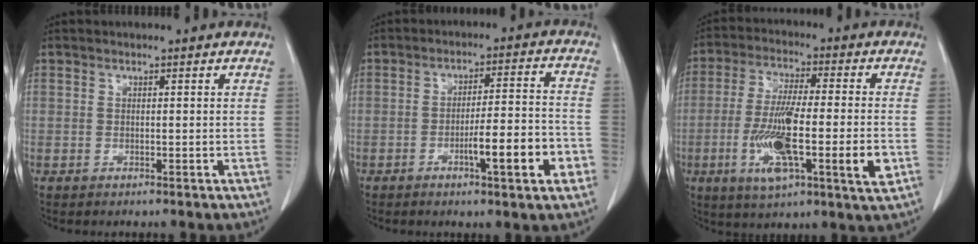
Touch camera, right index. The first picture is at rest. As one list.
[{"total": 9.8, "force": [-3.9, 1.0, 9.0], "torque": [-0.131, 0.008, -0.056]}, {"total": 15.7, "force": [-4.1, 1.8, 15.1], "torque": [-0.271, -0.016, -0.068]}]